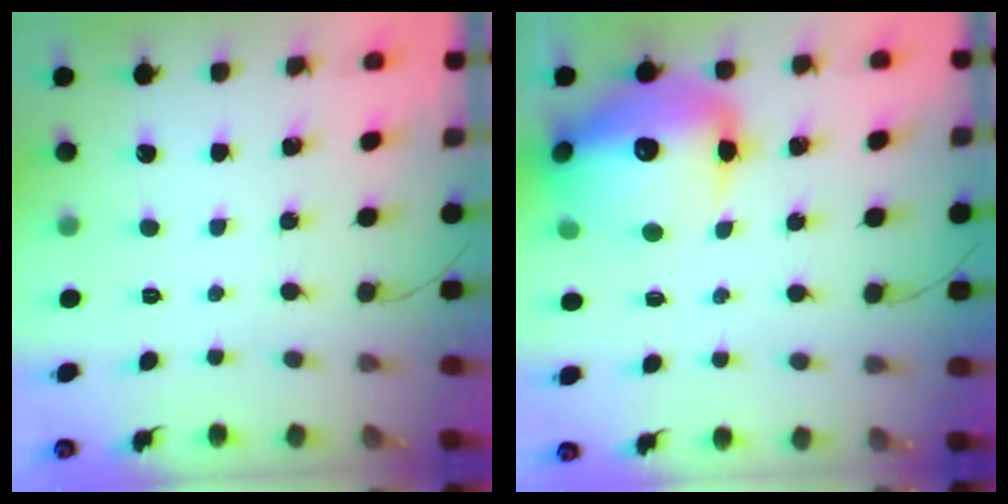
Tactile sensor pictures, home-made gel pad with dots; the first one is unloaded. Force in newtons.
{"total": 19.8, "press": 19.5, "slide": 3.6}